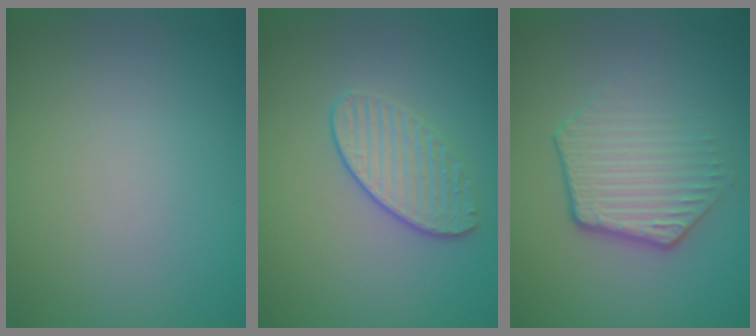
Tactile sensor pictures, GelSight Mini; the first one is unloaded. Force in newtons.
{"total": 2.2, "press": 1.8, "slide": 1.2}
{"total": 4.2, "press": 3.1, "slide": 2.8}